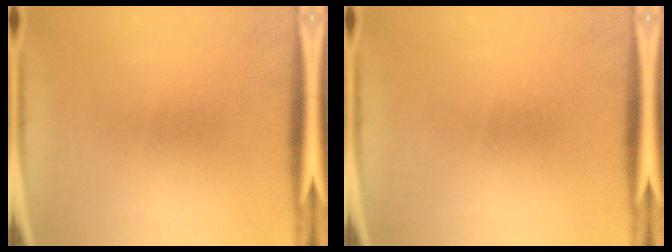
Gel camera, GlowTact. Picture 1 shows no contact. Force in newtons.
{"total": 0.0}